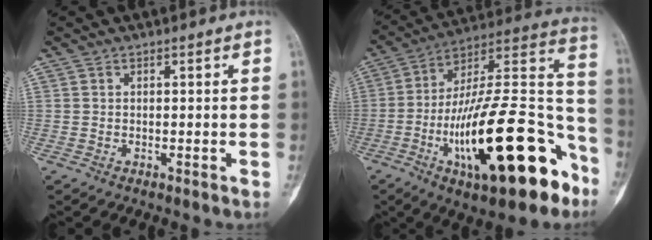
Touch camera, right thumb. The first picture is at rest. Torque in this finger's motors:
{"motor_torque": [1.08, 1.21, 2.13, -0.64, 0.33]}